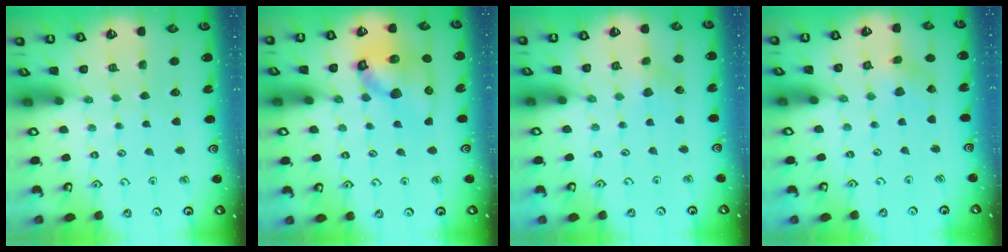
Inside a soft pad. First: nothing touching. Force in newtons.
{"total": 14.9, "press": 14.7, "slide": 2.4}
{"total": 3.9, "press": 3.9, "slide": 0.4}
{"total": 2.3, "press": 2.2, "slide": 0.3}